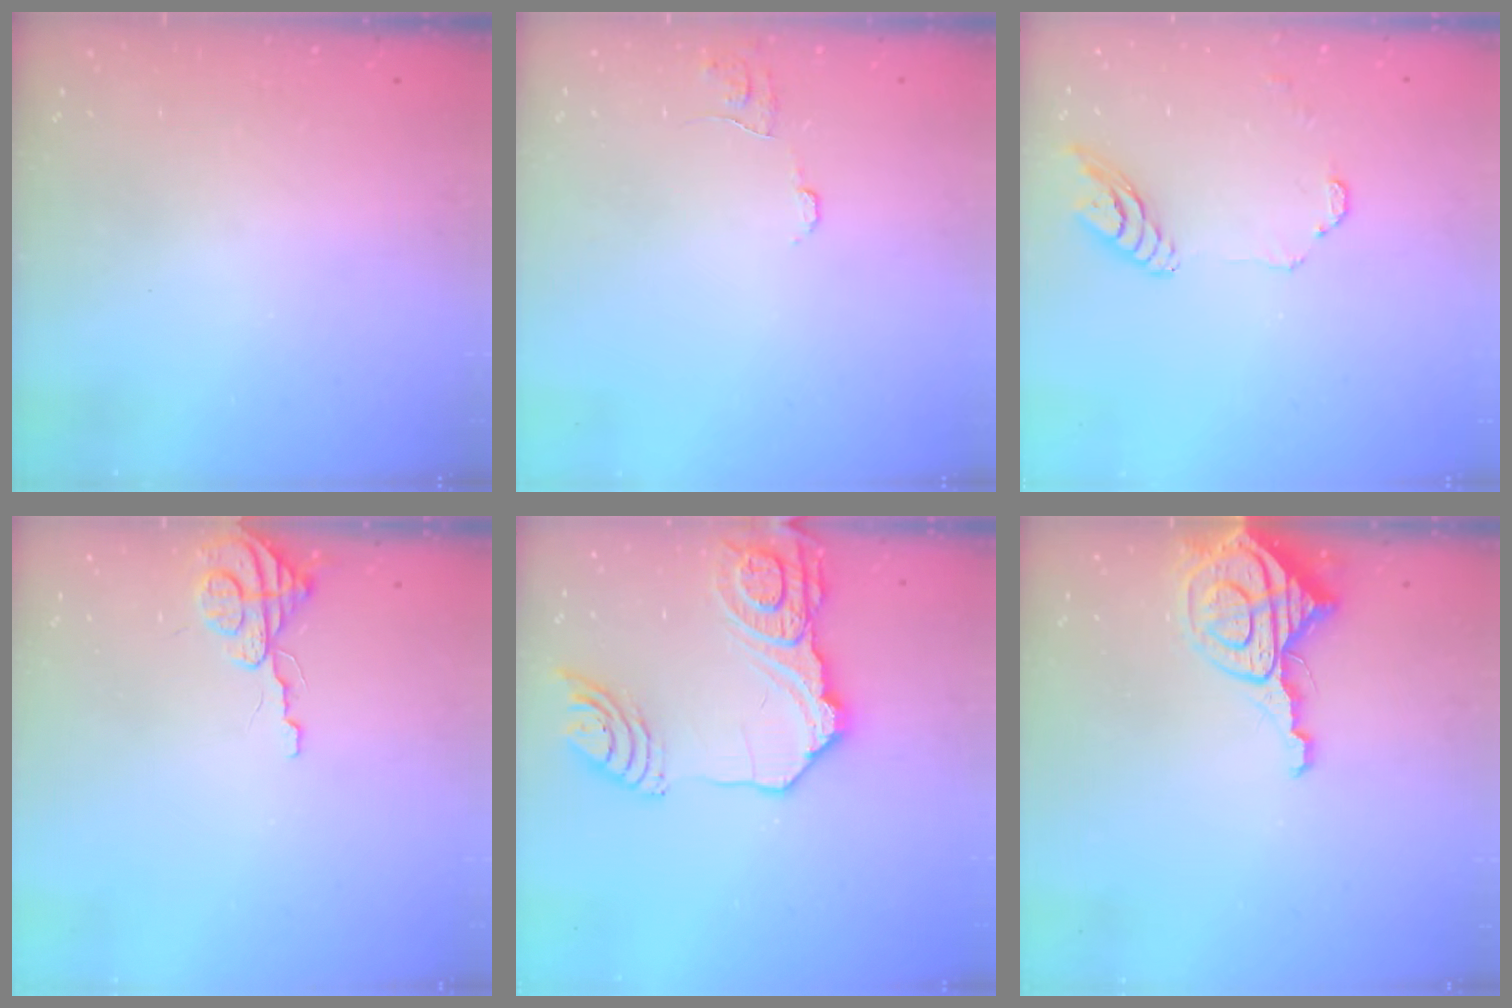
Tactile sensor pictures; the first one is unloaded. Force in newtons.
{"total": 5.3, "press": 5.2, "slide": 0.4}
{"total": 9.5, "press": 9.5, "slide": 0.9}
{"total": 4.1, "press": 4.1, "slide": 0.3}
{"total": 20.5, "press": 20.4, "slide": 2.5}
{"total": 9.3, "press": 9.3, "slide": 0.9}